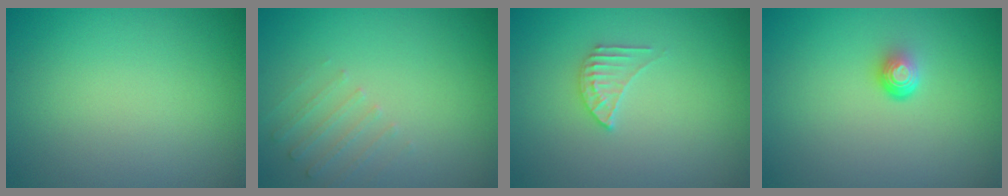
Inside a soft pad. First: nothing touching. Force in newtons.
{"total": 1.6, "press": 1.6, "slide": 0.4}
{"total": 1.7, "press": 1.7, "slide": 0.1}
{"total": 1.9, "press": 1.1, "slide": 1.5}